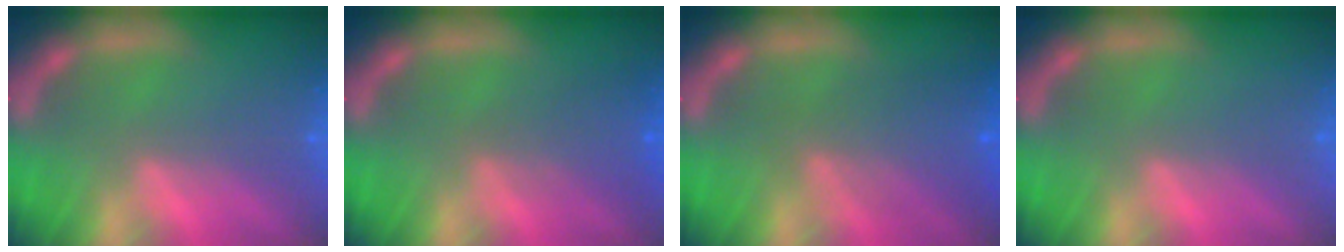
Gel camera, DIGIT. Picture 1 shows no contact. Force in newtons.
{"total": 2.9}
{"total": 5.6}
{"total": 0.0}